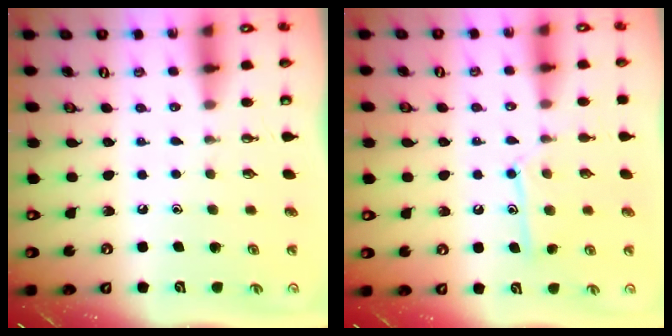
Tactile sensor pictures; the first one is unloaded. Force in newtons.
{"total": 11.8, "press": 11.8, "slide": 0.8}